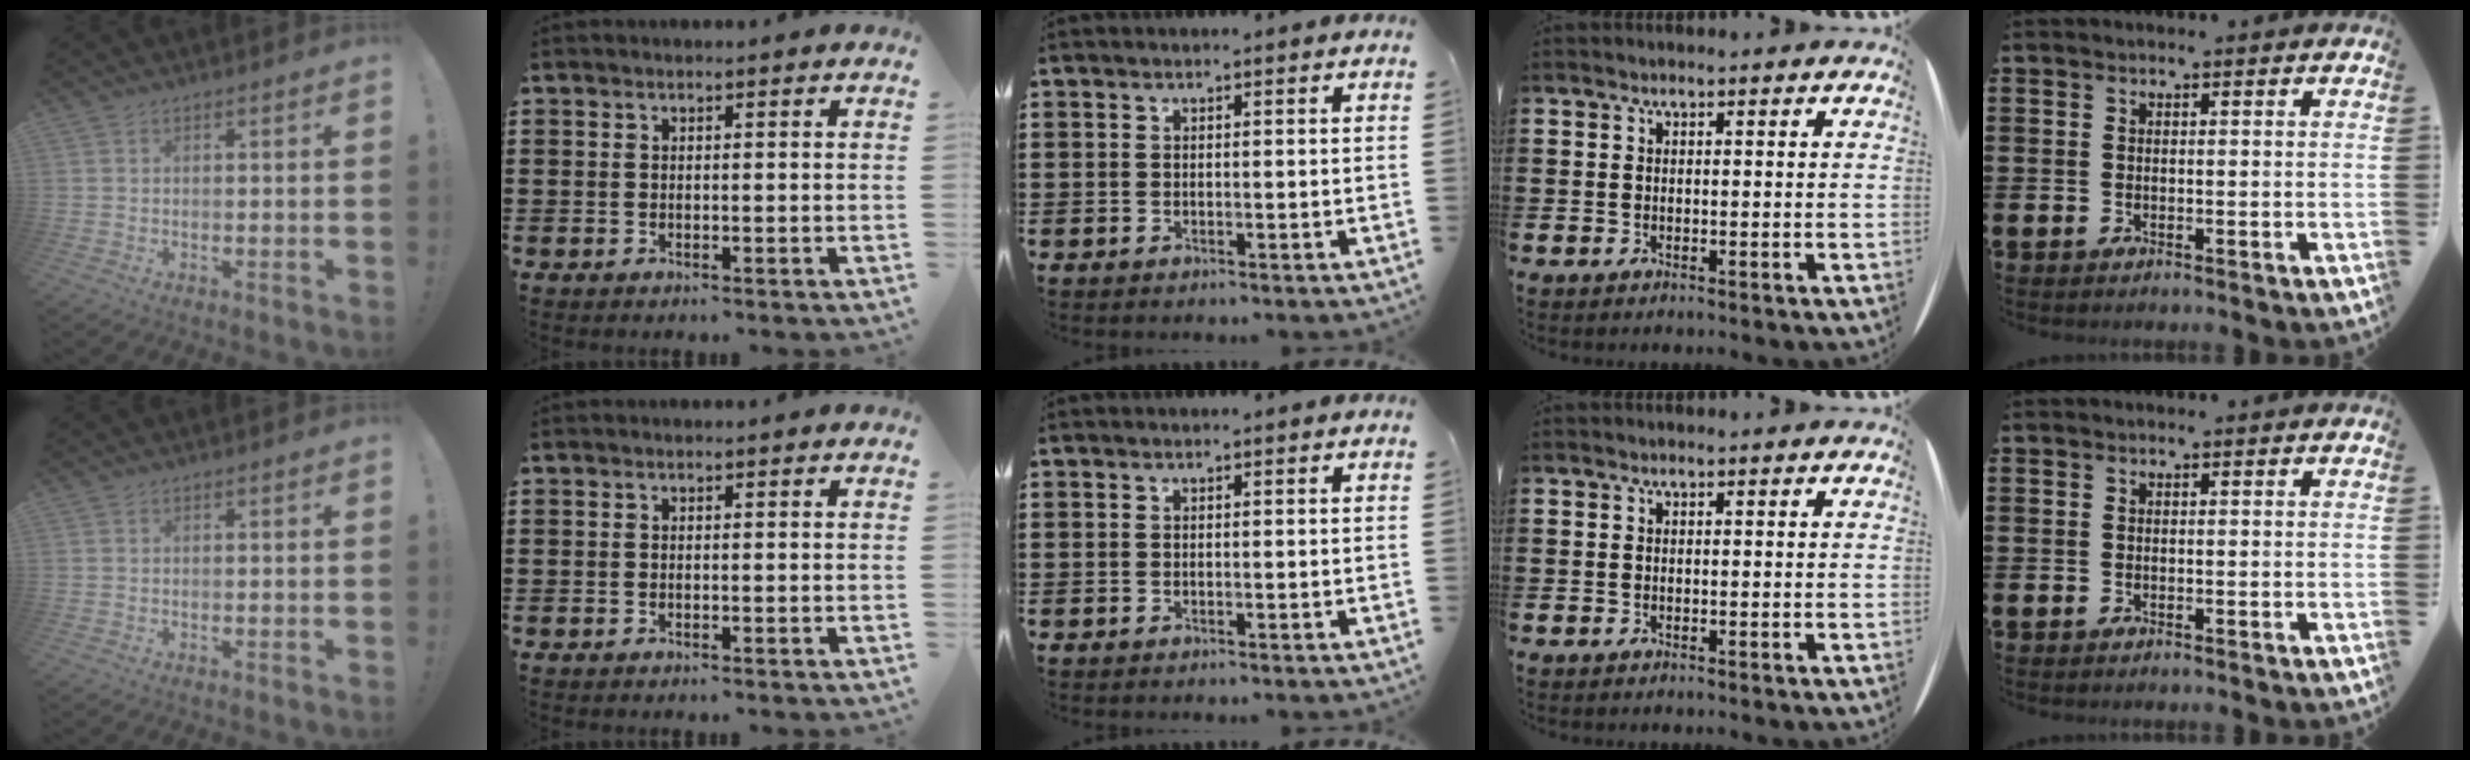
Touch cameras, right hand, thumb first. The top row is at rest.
{}